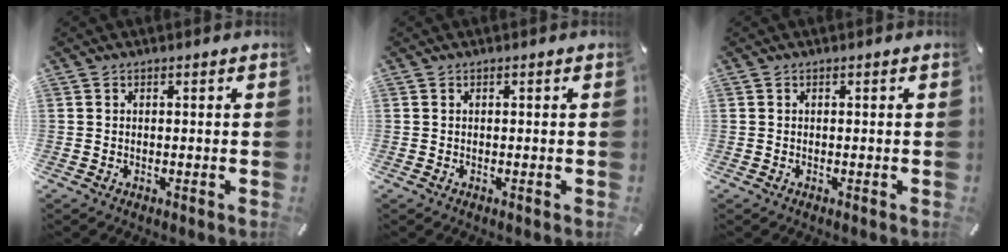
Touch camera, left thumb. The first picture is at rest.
{"total": 0.0}
{"total": 0.0}